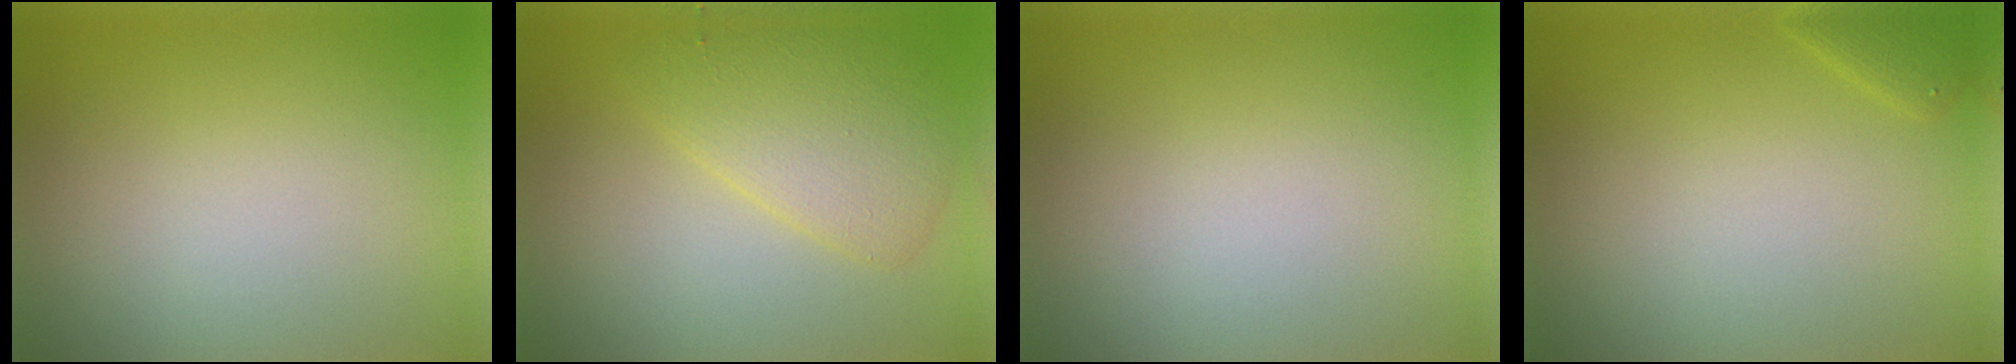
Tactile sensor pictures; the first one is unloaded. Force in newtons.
{"total": 3.9, "press": 3.9, "slide": 0.1}
{"total": 0.0}
{"total": 1.2, "press": 1.2, "slide": 0.1}